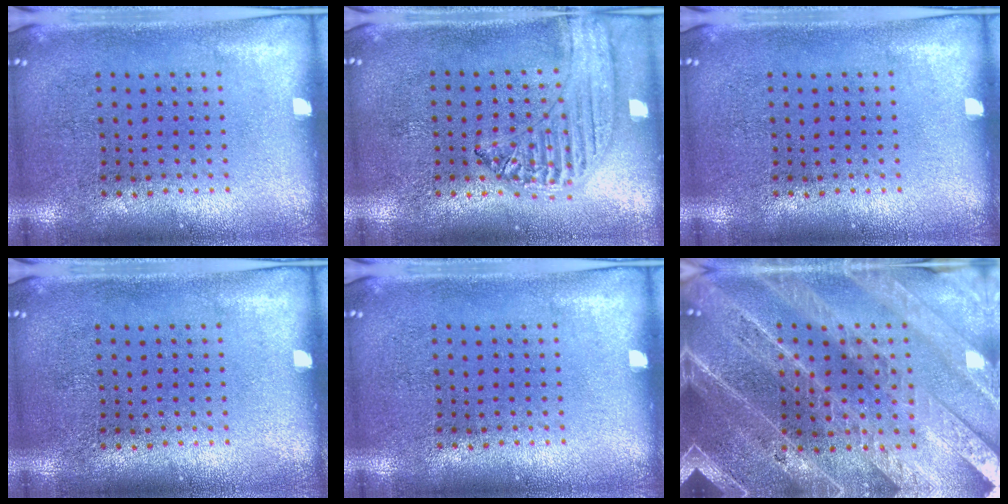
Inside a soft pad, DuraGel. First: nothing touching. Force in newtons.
{"total": 1.2, "press": 1.2, "slide": 0.1}
{"total": 0.0}
{"total": 0.0}
{"total": 0.0}
{"total": 4.7, "press": 4.1, "slide": 2.3}